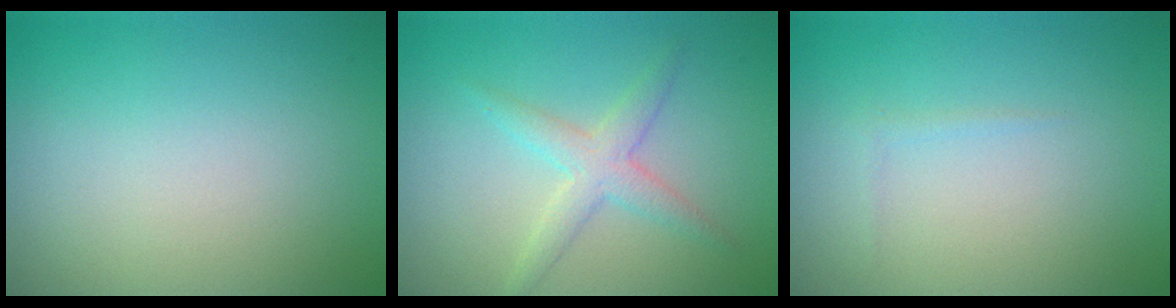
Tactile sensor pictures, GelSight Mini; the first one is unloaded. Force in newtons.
{"total": 2.6, "press": 2.6, "slide": 0.1}
{"total": 0.5, "press": 0.5, "slide": 0.1}